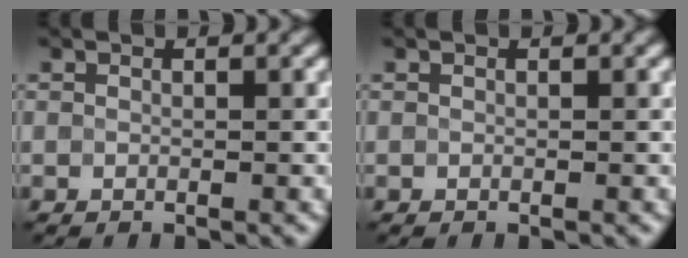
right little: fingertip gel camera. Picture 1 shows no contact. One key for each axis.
{"total": 0.0}